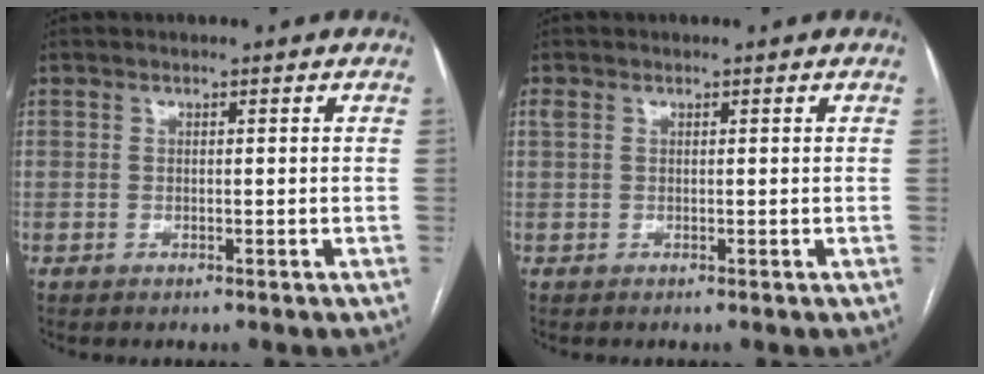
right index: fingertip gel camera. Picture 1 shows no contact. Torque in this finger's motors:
{"motor_torque": [0.17, 0.11, 0.09, 0.02]}